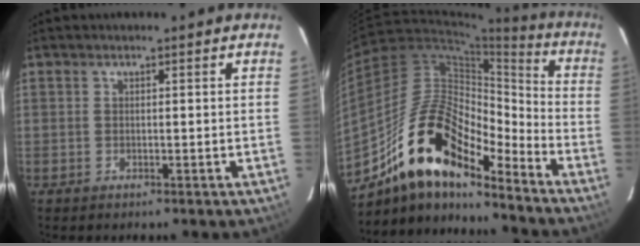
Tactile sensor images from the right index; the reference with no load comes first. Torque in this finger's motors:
{"motor_torque": [1.06, -1.08, 1.05, 0.21]}